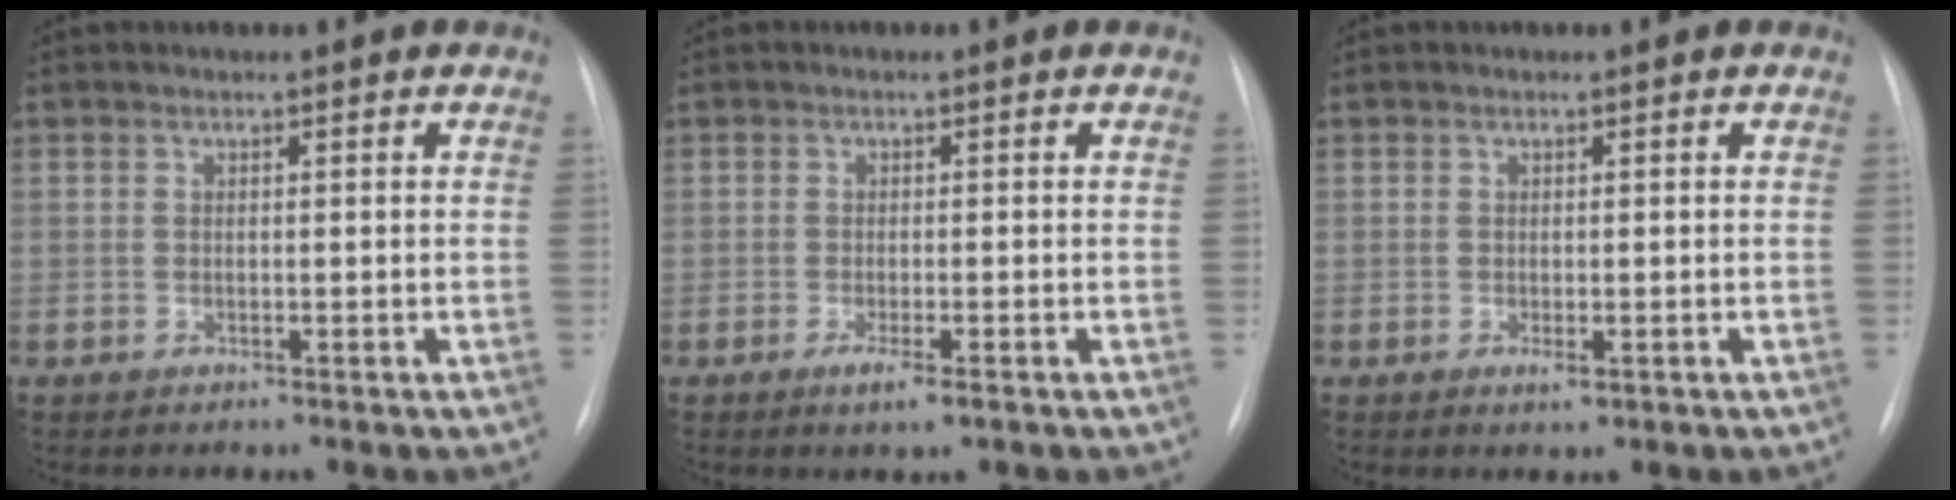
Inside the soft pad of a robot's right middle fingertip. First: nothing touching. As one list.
[{"total": 2.5, "force": [-1.4, 0.3, 2.1], "torque": [-0.037, -0.005, -0.021]}, {"total": 1.1, "force": [-0.4, 0.3, 1.0], "torque": [-0.016, -0.003, -0.006]}]